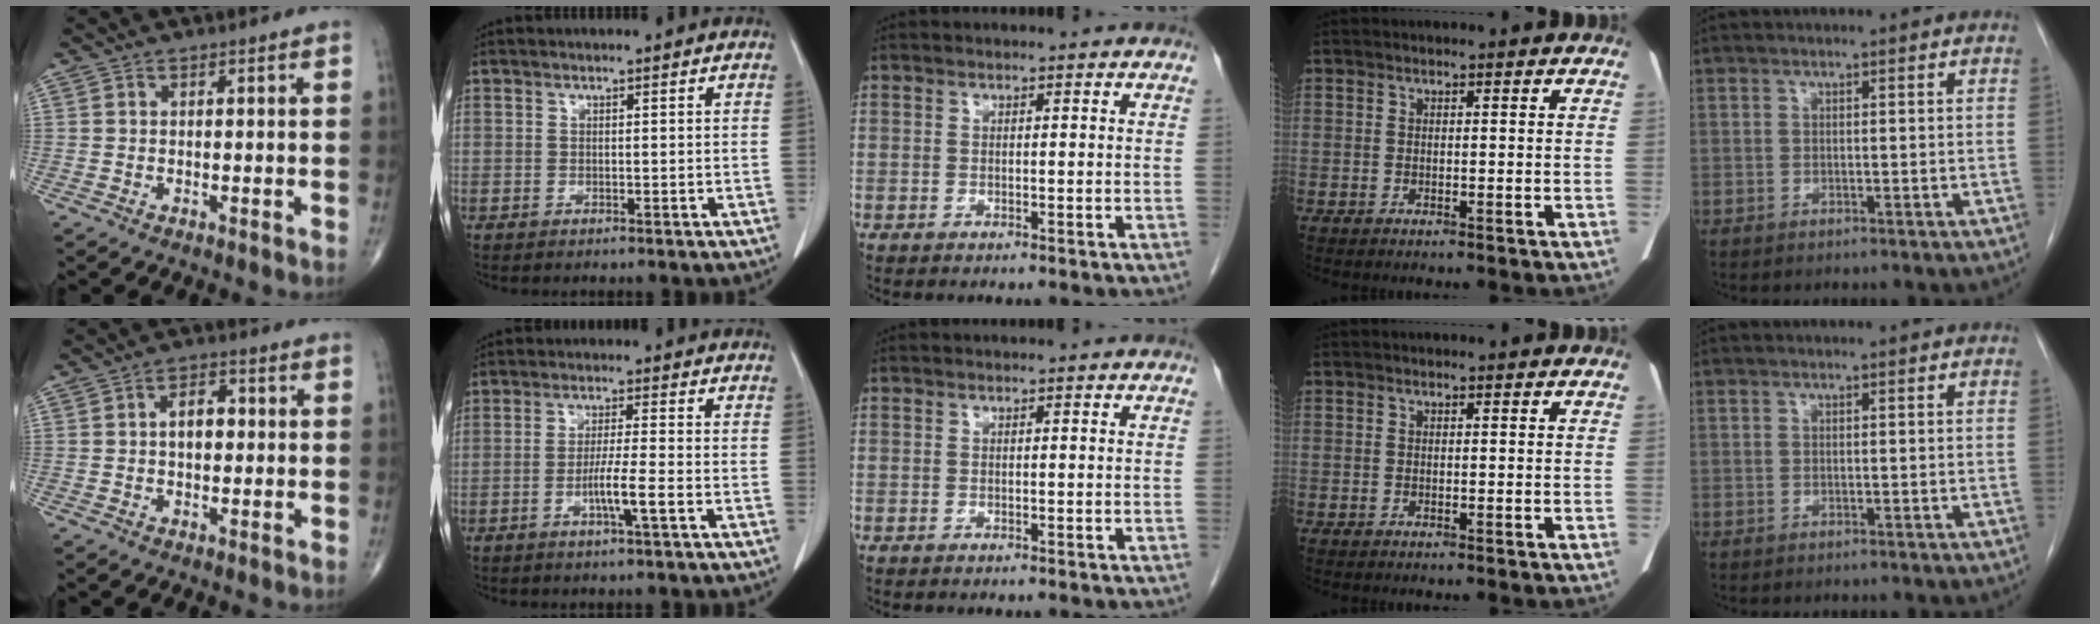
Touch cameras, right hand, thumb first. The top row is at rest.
{"thumb": {"total": 4.8, "force": [0.3, 3.0, 3.7], "torque": [-0.050, 0.013, -0.002]}, "index": {"total": 5.1, "force": [-1.9, -0.4, 4.7], "torque": [-0.084, -0.006, -0.036]}}